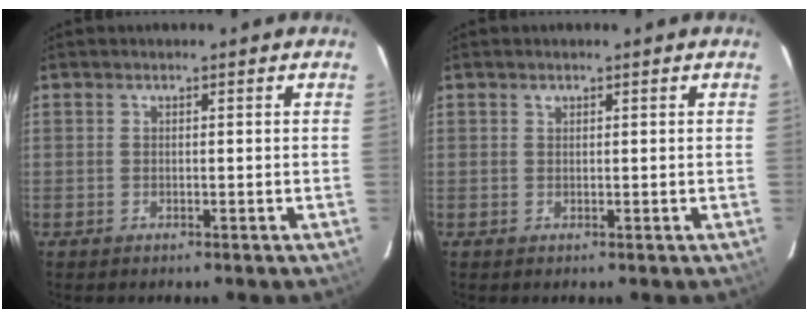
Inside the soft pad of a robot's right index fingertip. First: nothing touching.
{"total": 0.5, "force": [0.4, 0.3, 0.1], "torque": [-0.001, 0.002, 0.007]}